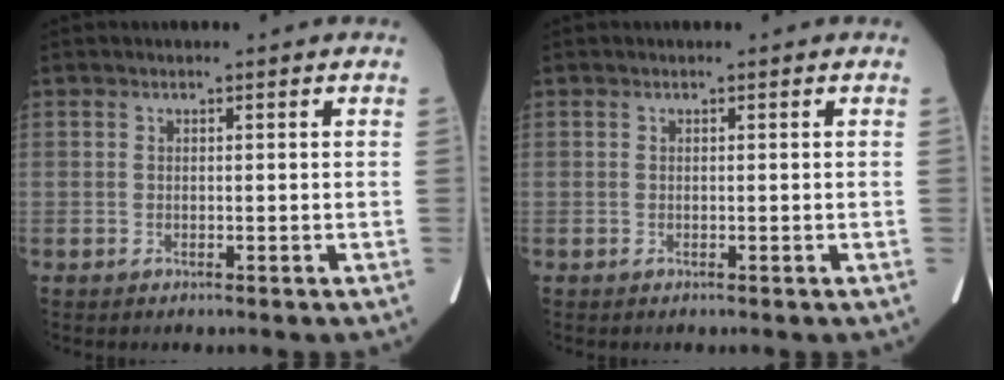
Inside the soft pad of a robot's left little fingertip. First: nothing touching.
{"total": 0.0}